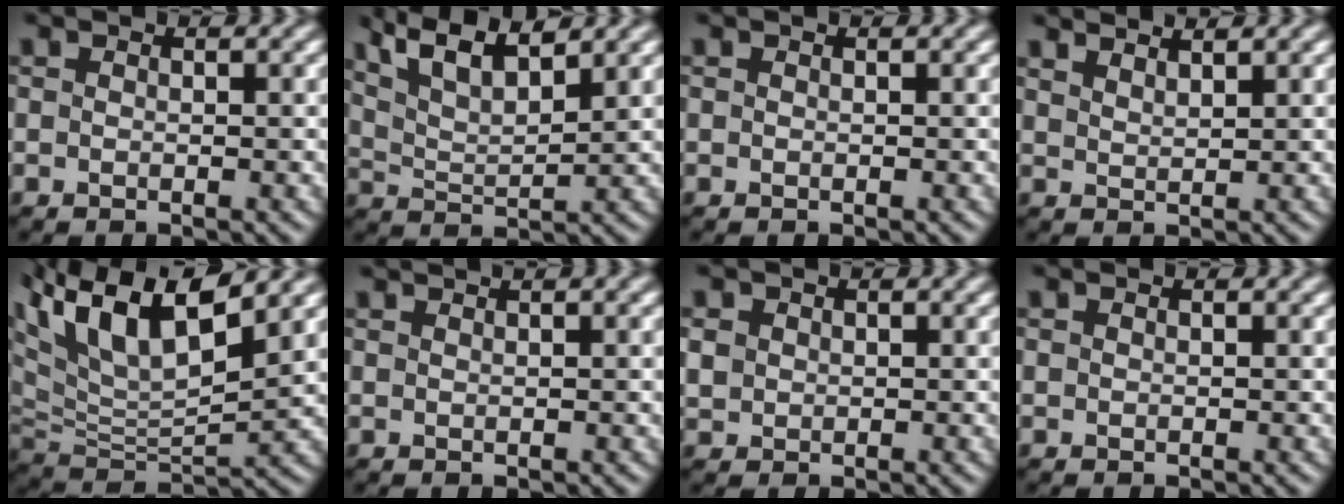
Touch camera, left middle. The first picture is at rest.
{"total": 8.2, "force": [6.0, 2.4, 5.0], "torque": [-0.092, 0.030, 0.079]}
{"total": 0.0}
{"total": 3.3, "force": [3.1, 0.5, 1.2], "torque": [-0.022, 0.022, 0.039]}
{"total": 9.7, "force": [5.7, 3.0, 7.3], "torque": [-0.150, 0.013, 0.104]}
{"total": 1.5, "force": [1.4, 0.1, 0.6], "torque": [-0.011, 0.005, 0.015]}
{"total": 1.4, "force": [0.0, 1.4, 0.2], "torque": [-0.012, -0.003, 0.002]}
{"total": 0.0}